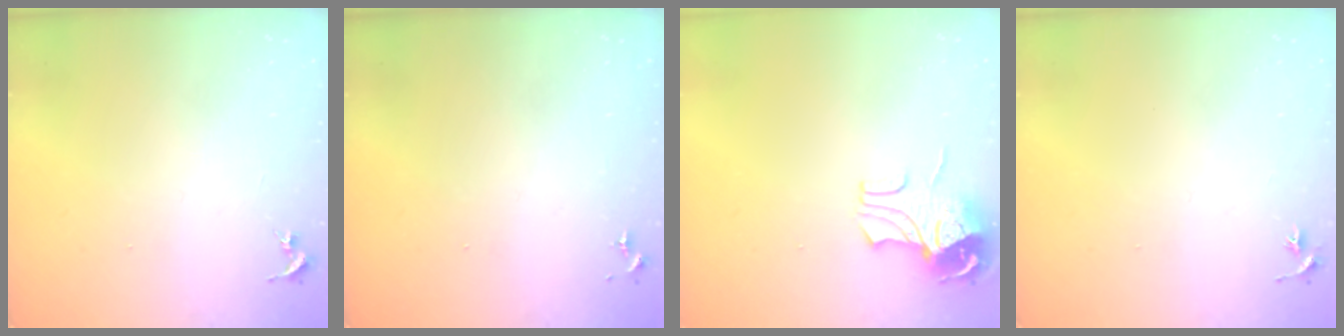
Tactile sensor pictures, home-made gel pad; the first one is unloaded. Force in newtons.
{"total": 0.0}
{"total": 9.3, "press": 9.3, "slide": 1.2}
{"total": 3.0, "press": 3.0, "slide": 0.3}